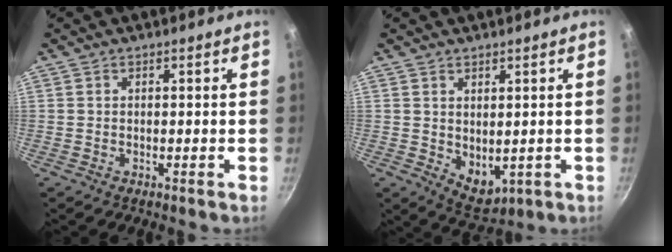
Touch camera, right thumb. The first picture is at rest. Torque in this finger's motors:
{"motor_torque": [-0.28, 0.47, -0.18, -0.17, 0.04]}